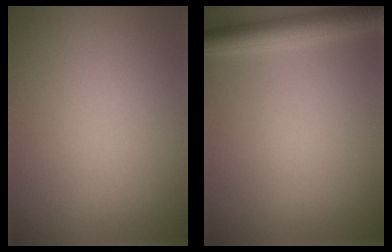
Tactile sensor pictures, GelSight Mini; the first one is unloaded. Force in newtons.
{"total": 3.5, "press": 3.5, "slide": 0.1}